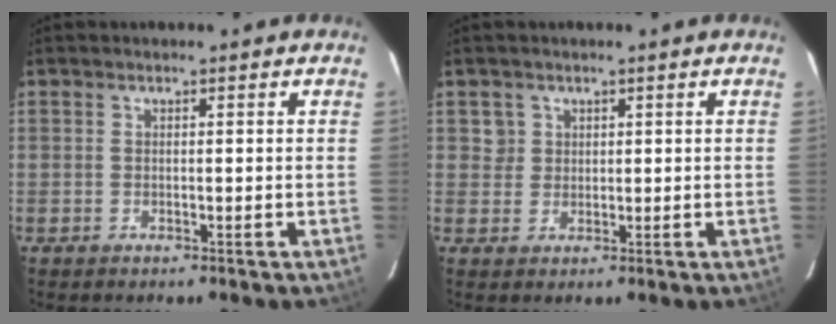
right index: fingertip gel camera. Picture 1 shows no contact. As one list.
[{"total": 2.5, "force": [0.9, 2.3, 0.0], "torque": [0.014, 0.015, 0.015]}]